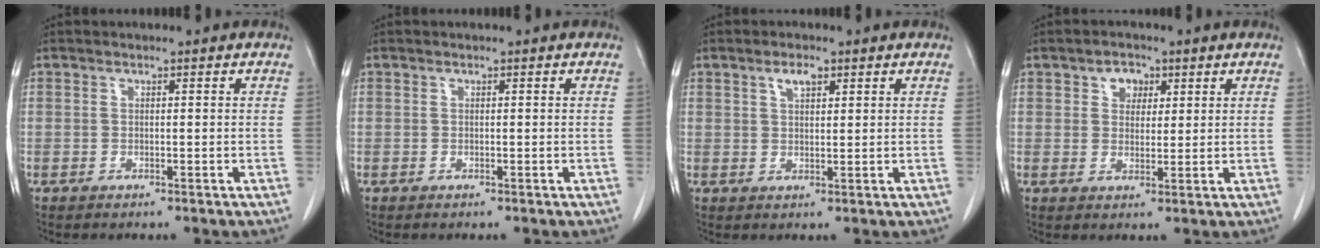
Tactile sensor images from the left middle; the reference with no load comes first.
{"total": 0.0}
{"total": 2.7, "force": [1.6, 1.0, 1.9], "torque": [-0.037, 0.003, 0.029]}
{"total": 3.4, "force": [1.6, 2.5, 1.6], "torque": [-0.021, 0.007, 0.026]}